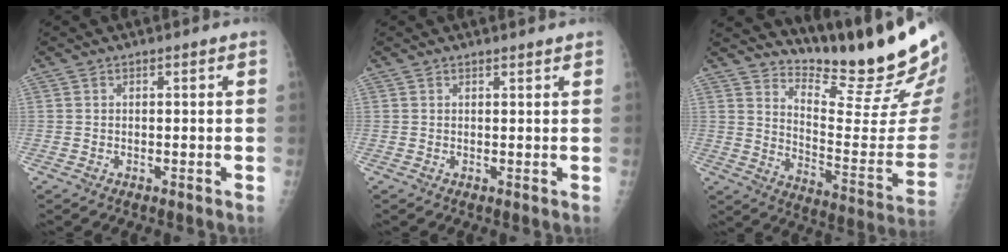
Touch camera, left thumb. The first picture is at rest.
{"total": 1.0, "force": [1.0, 0.0, 0.3], "torque": [0.000, -0.005, 0.016]}
{"total": 20.6, "force": [17.5, 1.8, 10.7], "torque": [-0.132, -0.164, 0.255]}